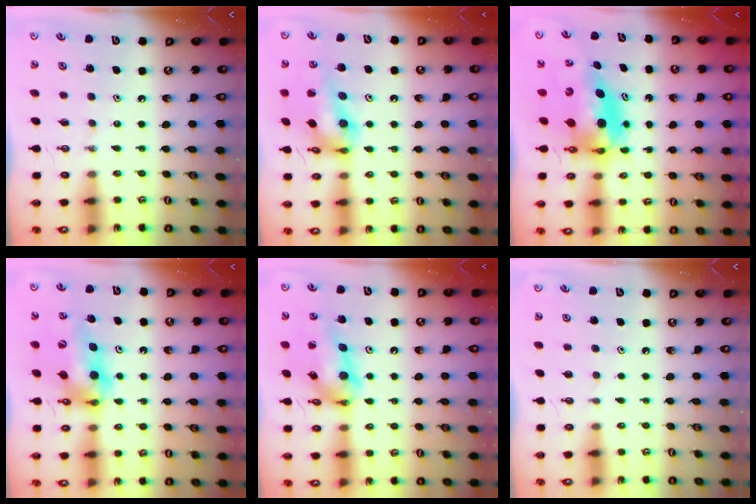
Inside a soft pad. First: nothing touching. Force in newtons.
{"total": 16.0, "press": 15.9, "slide": 1.3}
{"total": 8.8, "press": 8.8, "slide": 0.6}
{"total": 13.6, "press": 13.5, "slide": 1.5}
{"total": 15.1, "press": 15.0, "slide": 1.4}
{"total": 0.9, "press": 0.1, "slide": 0.9}